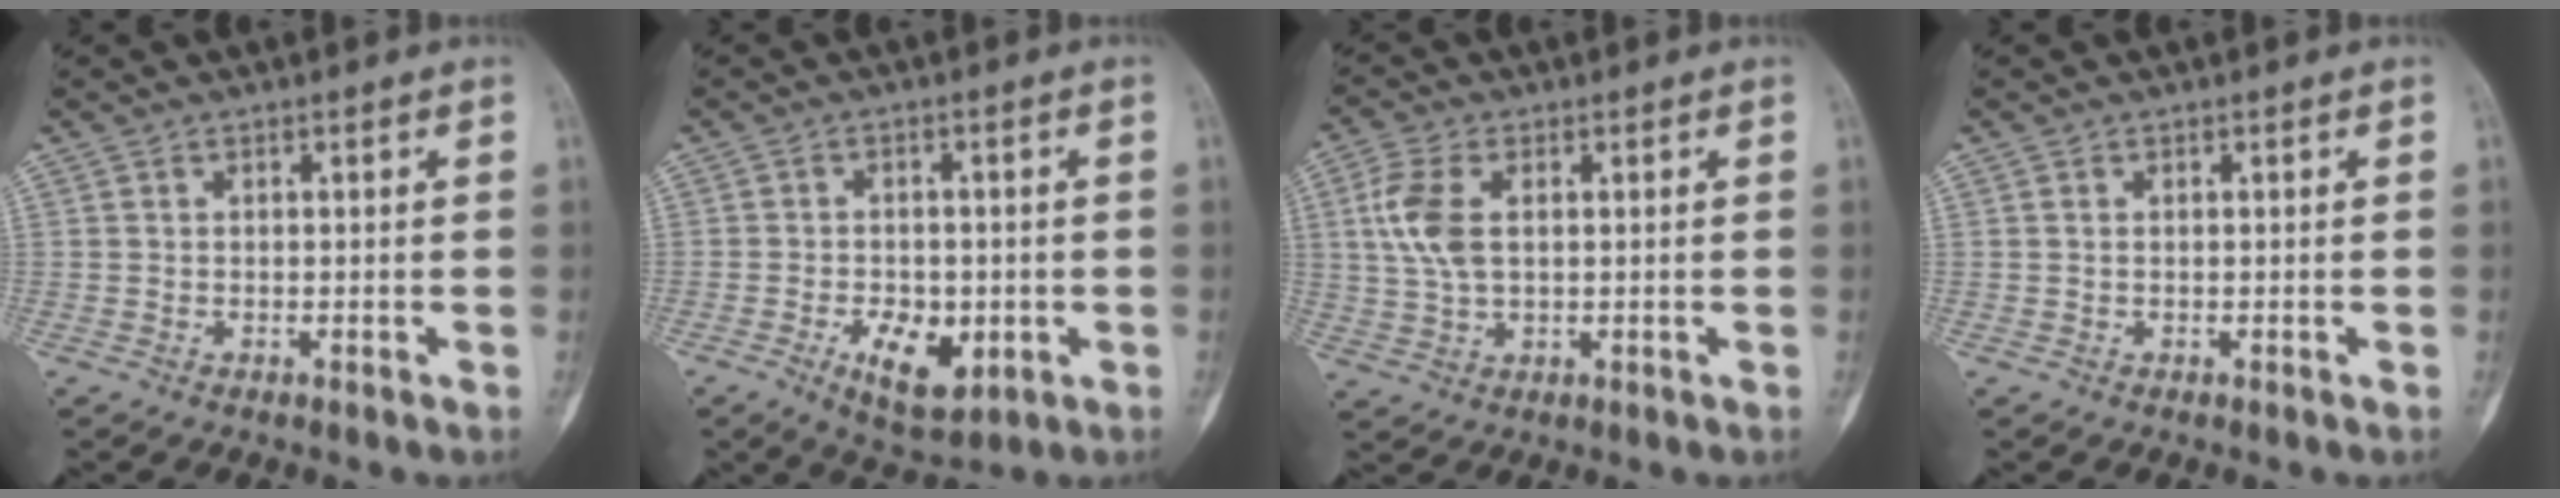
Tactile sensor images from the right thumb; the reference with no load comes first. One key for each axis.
{"total": 8.2, "fx": -2.5, "fy": 4.7, "fz": 6.2, "tx": -0.082, "ty": 0.001, "tz": -0.031}
{"total": 7.9, "fx": 1.5, "fy": 4.5, "fz": 6.4, "tx": -0.147, "ty": 0.005, "tz": 0.032}
{"total": 0.0}